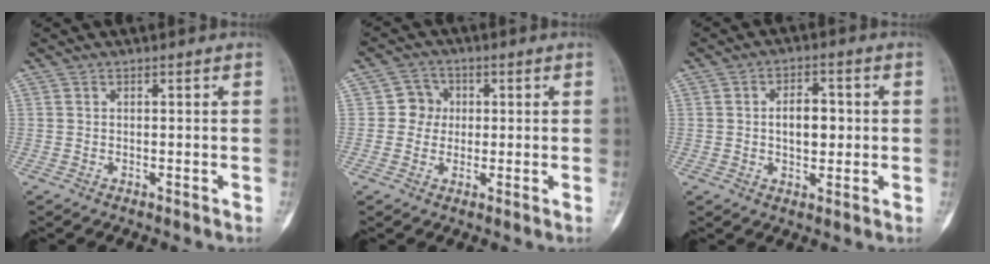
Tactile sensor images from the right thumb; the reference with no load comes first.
{"total": 4.3, "force": [0.3, 4.1, 1.2], "torque": [0.011, 0.009, -0.001]}
{"total": 6.5, "force": [0.2, 3.9, 5.2], "torque": [-0.061, 0.008, 0.003]}